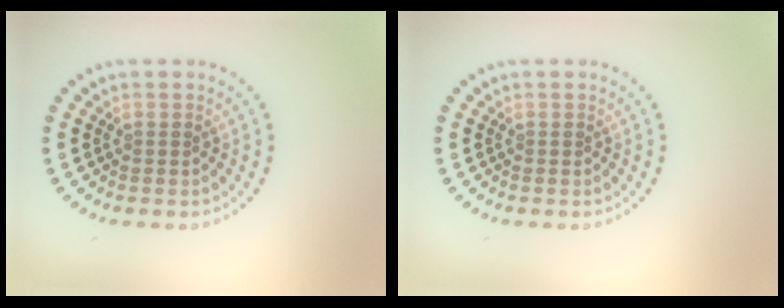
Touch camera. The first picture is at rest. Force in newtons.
{"total": 0.0}